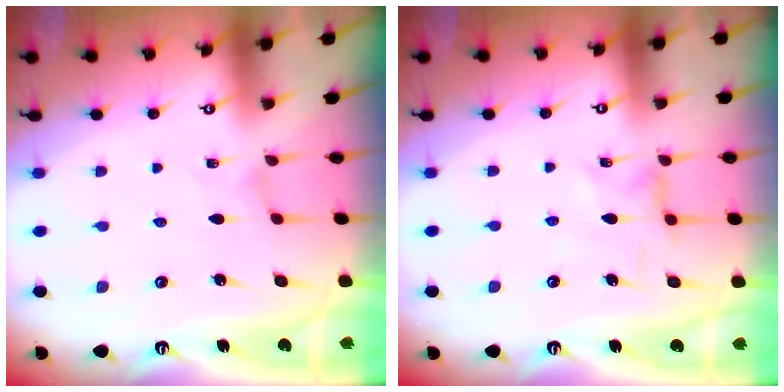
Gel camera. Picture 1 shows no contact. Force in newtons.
{"total": 1.2, "press": 1.2, "slide": 0.3}